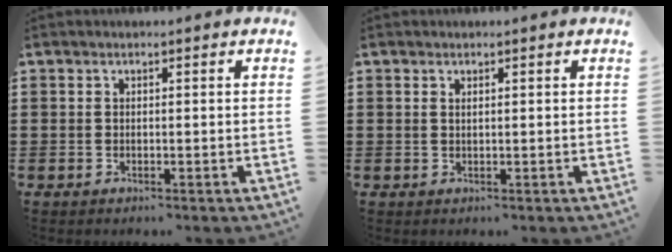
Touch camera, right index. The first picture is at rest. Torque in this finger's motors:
{"motor_torque": [-0.82, 0.88, -0.03, -0.01]}